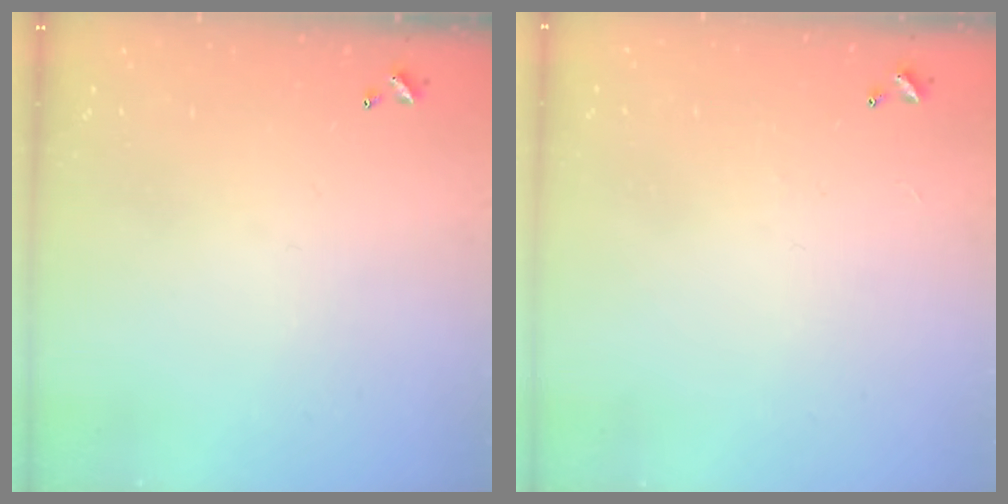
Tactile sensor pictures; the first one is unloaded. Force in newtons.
{"total": 0.6, "press": 0.2, "slide": 0.6}